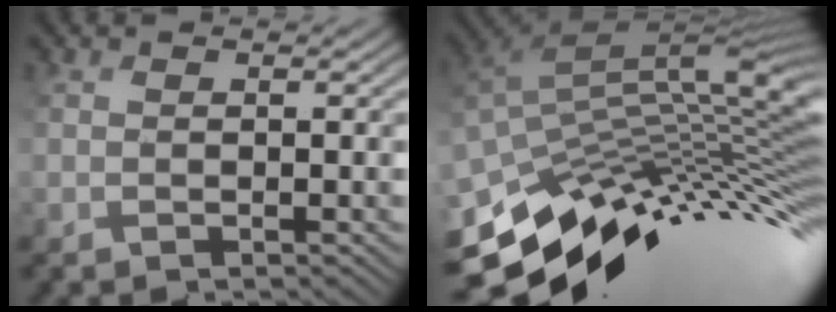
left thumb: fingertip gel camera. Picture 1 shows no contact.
{"total": 12.6, "force": [-5.3, 5.0, 10.2], "torque": [-0.217, -0.004, -0.083]}